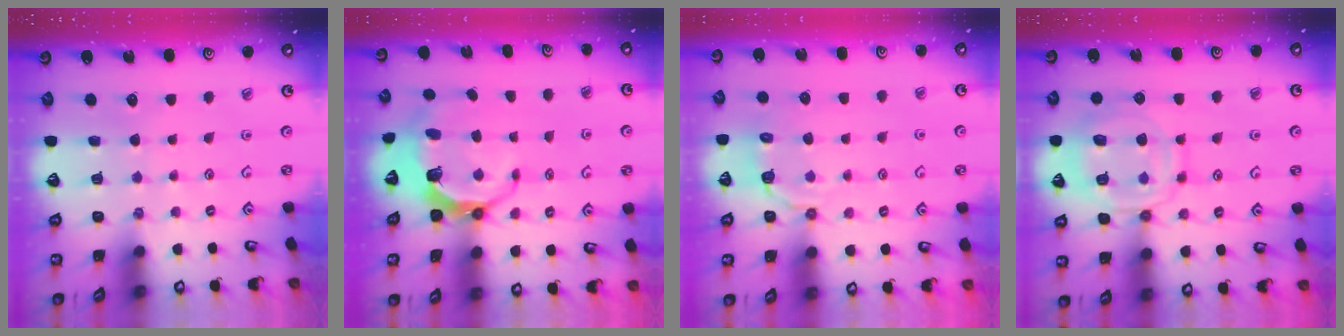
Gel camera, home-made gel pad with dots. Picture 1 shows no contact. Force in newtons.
{"total": 8.1, "press": 6.9, "slide": 4.3}
{"total": 4.0, "press": 3.5, "slide": 1.9}
{"total": 11.8, "press": 11.7, "slide": 1.2}